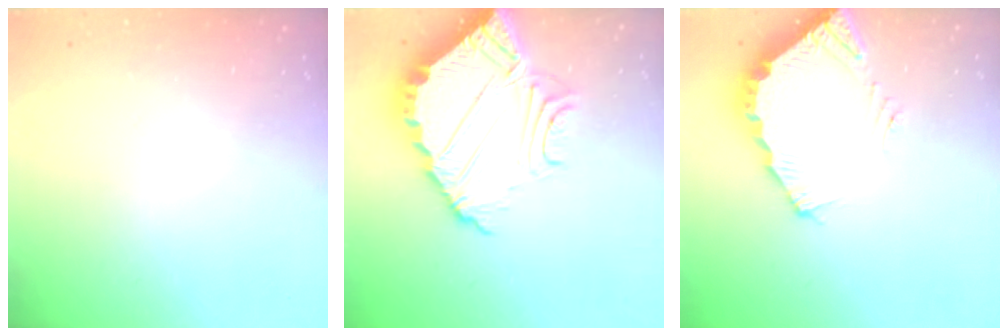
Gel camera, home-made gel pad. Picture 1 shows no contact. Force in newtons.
{"total": 12.3, "press": 12.2, "slide": 1.0}
{"total": 3.7, "press": 3.7, "slide": 0.3}